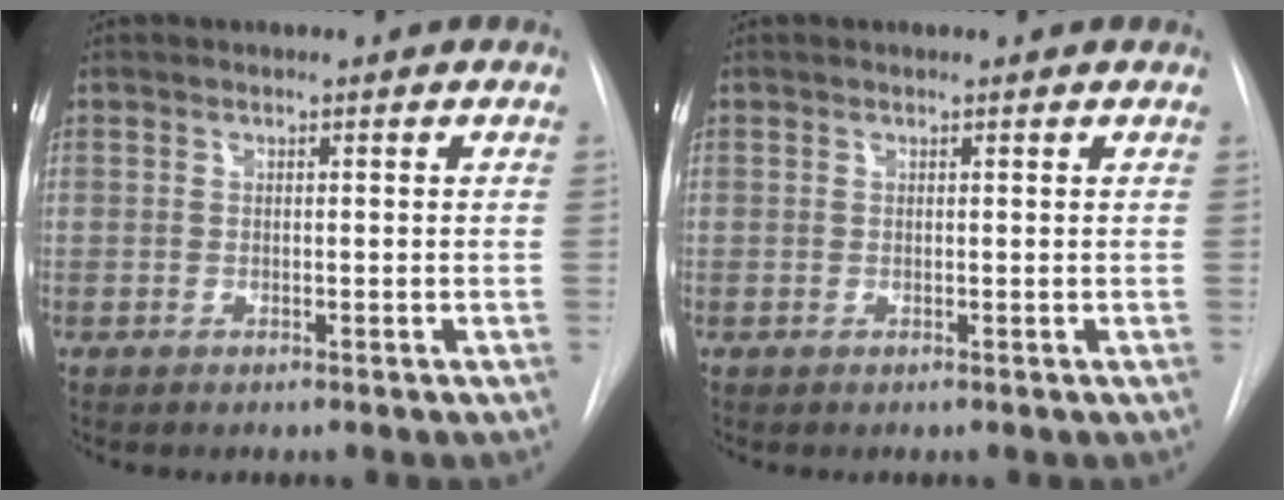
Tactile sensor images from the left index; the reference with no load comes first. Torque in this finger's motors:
{"motor_torque": [0.18, 0.01, -0.01, 0.00]}